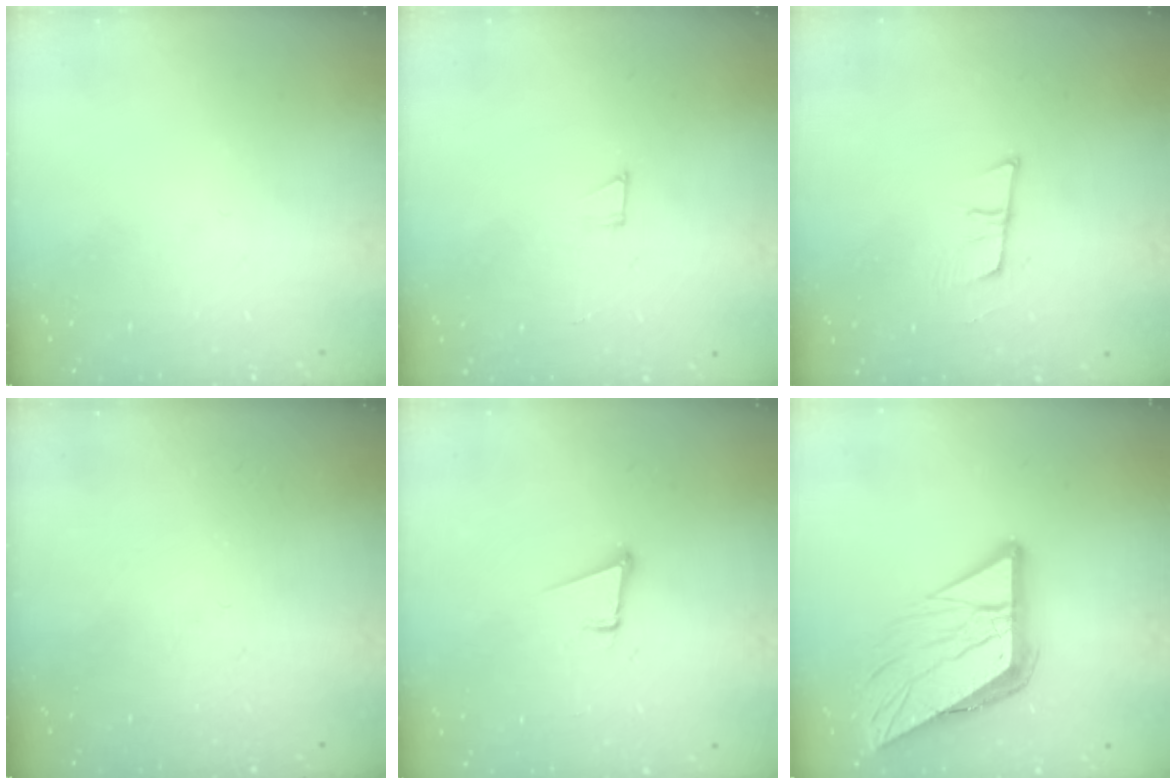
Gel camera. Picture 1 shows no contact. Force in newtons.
{"total": 2.1, "press": 2.1, "slide": 0.1}
{"total": 6.9, "press": 6.3, "slide": 2.8}
{"total": 0.0}
{"total": 3.6, "press": 2.7, "slide": 2.4}
{"total": 15.9, "press": 15.9, "slide": 1.6}